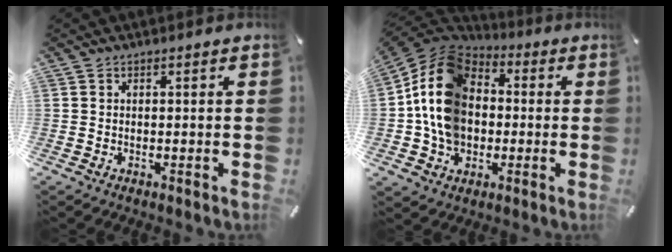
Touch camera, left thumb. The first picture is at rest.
{"total": 15.0, "force": [-1.3, 12.6, 7.9], "torque": [-0.198, 0.015, -0.026]}